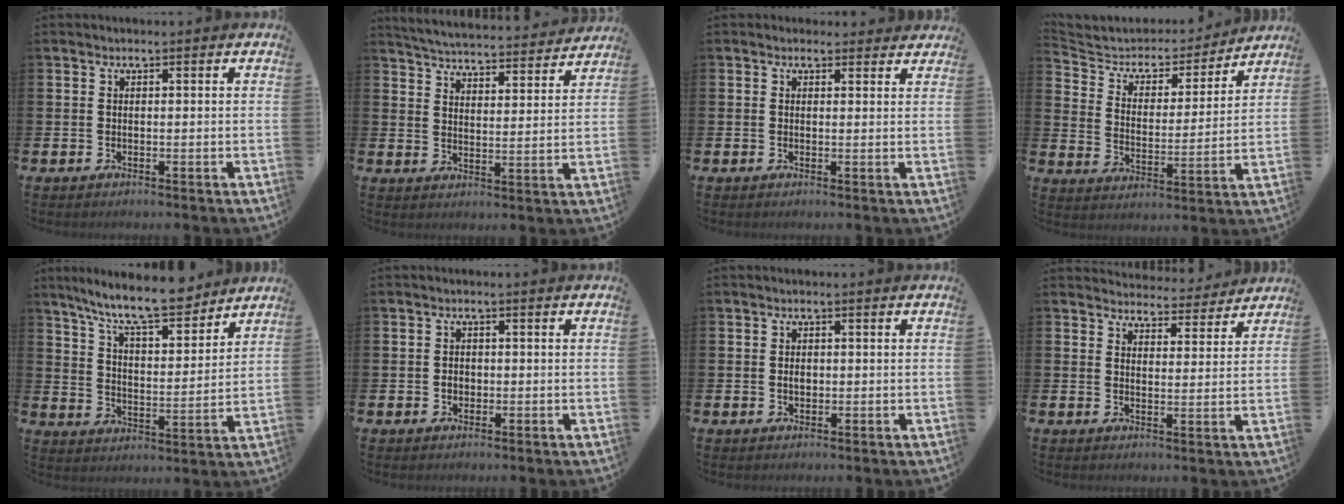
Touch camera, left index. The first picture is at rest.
{"total": 4.9, "force": [4.9, 0.3, 0.4], "torque": [-0.033, -0.042, 0.083]}
{"total": 1.2, "force": [1.0, 0.6, 0.0], "torque": [0.009, 0.000, 0.016]}
{"total": 5.5, "force": [4.8, 2.4, 0.7], "torque": [-0.044, -0.038, 0.077]}
{"total": 10.7, "force": [9.6, 1.7, 4.3], "torque": [-0.099, -0.056, 0.168]}
{"total": 1.4, "force": [-0.2, 1.2, 0.7], "torque": [-0.001, 0.001, -0.008]}
{"total": 1.4, "force": [0.0, 1.0, 1.0], "torque": [-0.008, 0.001, -0.005]}
{"total": 4.2, "force": [4.1, 0.8, -0.2], "torque": [0.006, -0.037, 0.069]}